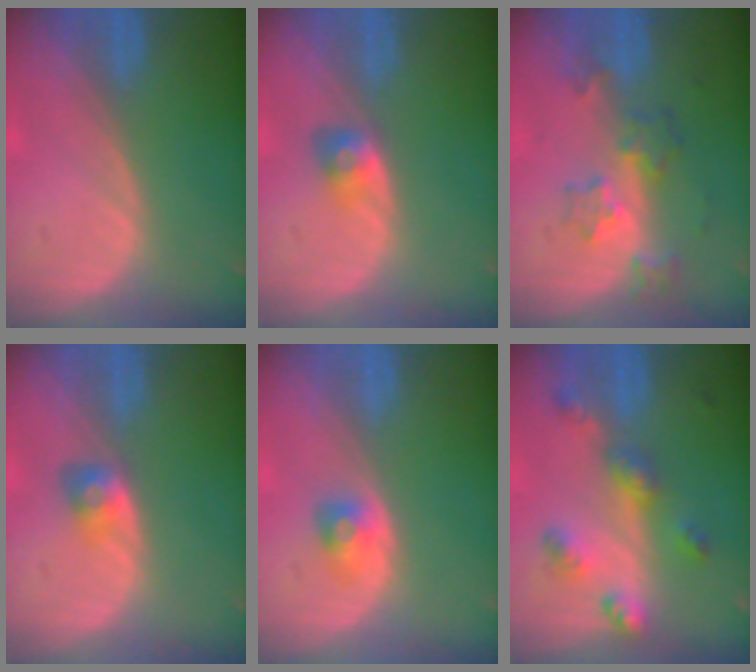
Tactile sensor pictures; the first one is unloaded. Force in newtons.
{"total": 2.9, "press": 2.5, "slide": 1.6}
{"total": 5.9, "press": 5.4, "slide": 2.5}
{"total": 2.9, "press": 2.5, "slide": 1.6}
{"total": 2.5, "press": 2.3, "slide": 0.9}
{"total": 6.8, "press": 6.0, "slide": 3.2}